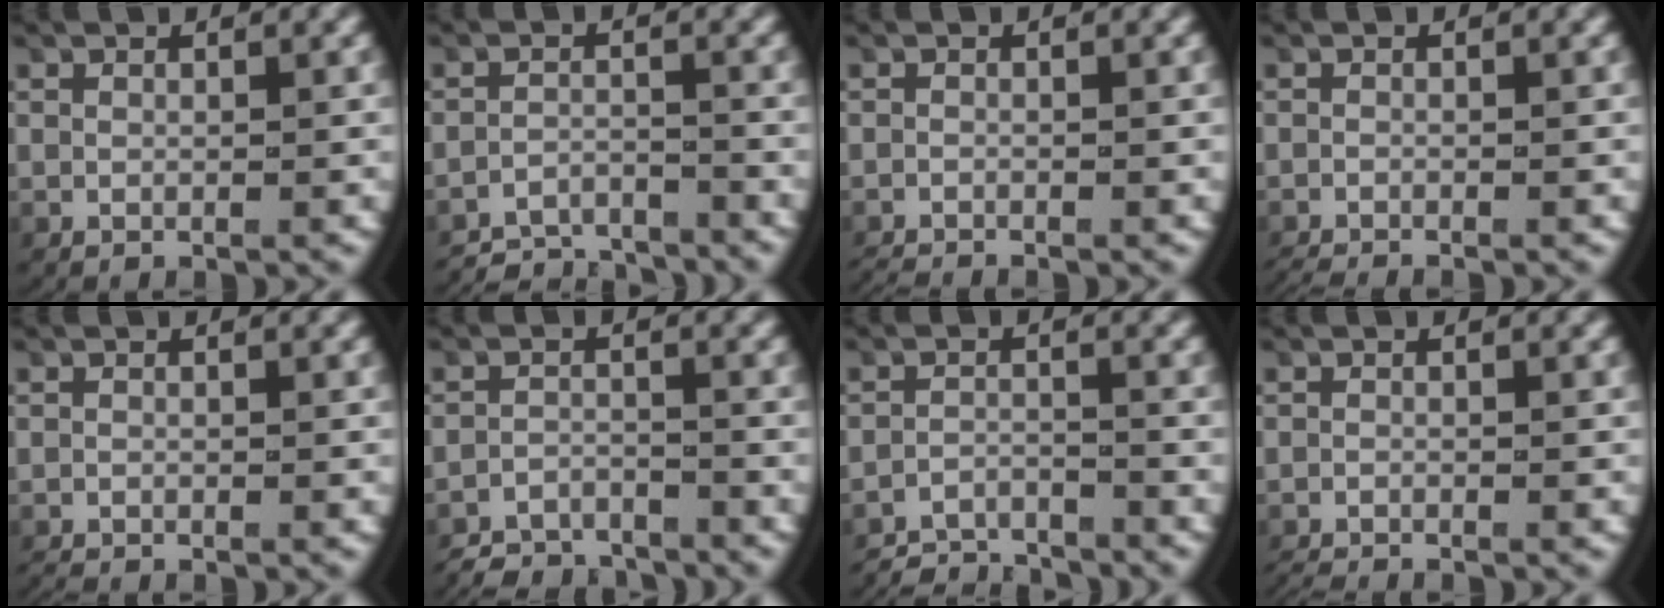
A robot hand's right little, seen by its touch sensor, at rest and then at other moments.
{"total": 5.2, "force": [-5.0, 1.4, 0.6], "torque": [-0.001, -0.015, -0.085]}
{"total": 1.6, "force": [-1.6, 0.2, 0.1], "torque": [-0.010, -0.010, -0.024]}
{"total": 2.1, "force": [-2.1, 0.5, 0.3], "torque": [-0.010, -0.010, -0.032]}
{"total": 0.9, "force": [-0.9, 0.0, 0.0], "torque": [-0.006, -0.008, -0.014]}
{"total": 4.7, "force": [-4.4, 1.5, 0.2], "torque": [0.005, -0.013, -0.079]}
{"total": 4.7, "force": [-4.6, 0.6, 0.1], "torque": [0.000, -0.021, -0.074]}
{"total": 1.9, "force": [-1.8, 0.3, 0.2], "torque": [-0.009, -0.010, -0.028]}